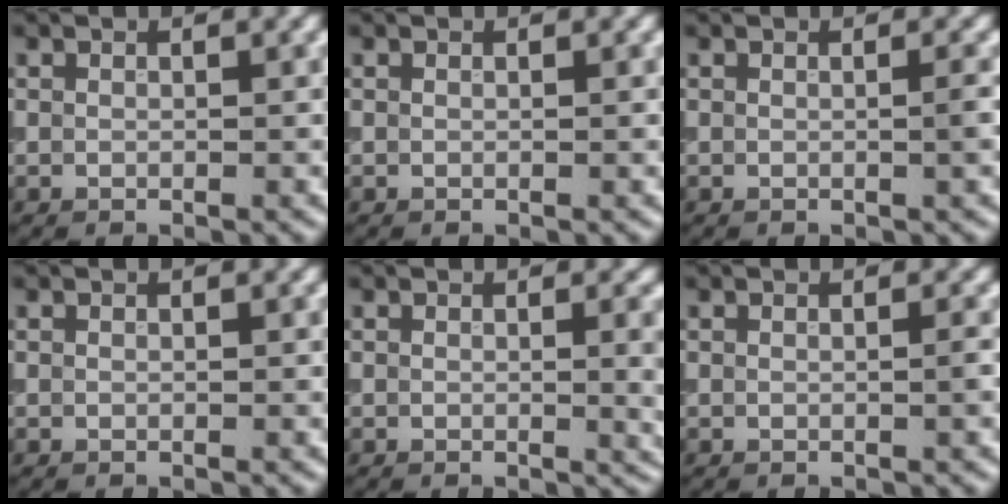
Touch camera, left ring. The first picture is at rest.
{"total": 0.0}
{"total": 1.1, "force": [0.0, 0.2, 1.1], "torque": [-0.011, 0.002, -0.004]}
{"total": 0.0}
{"total": 2.9, "force": [0.1, 0.9, 2.8], "torque": [-0.025, -0.002, -0.001]}
{"total": 0.7, "force": [0.0, 0.1, 0.7], "torque": [-0.007, 0.001, -0.002]}